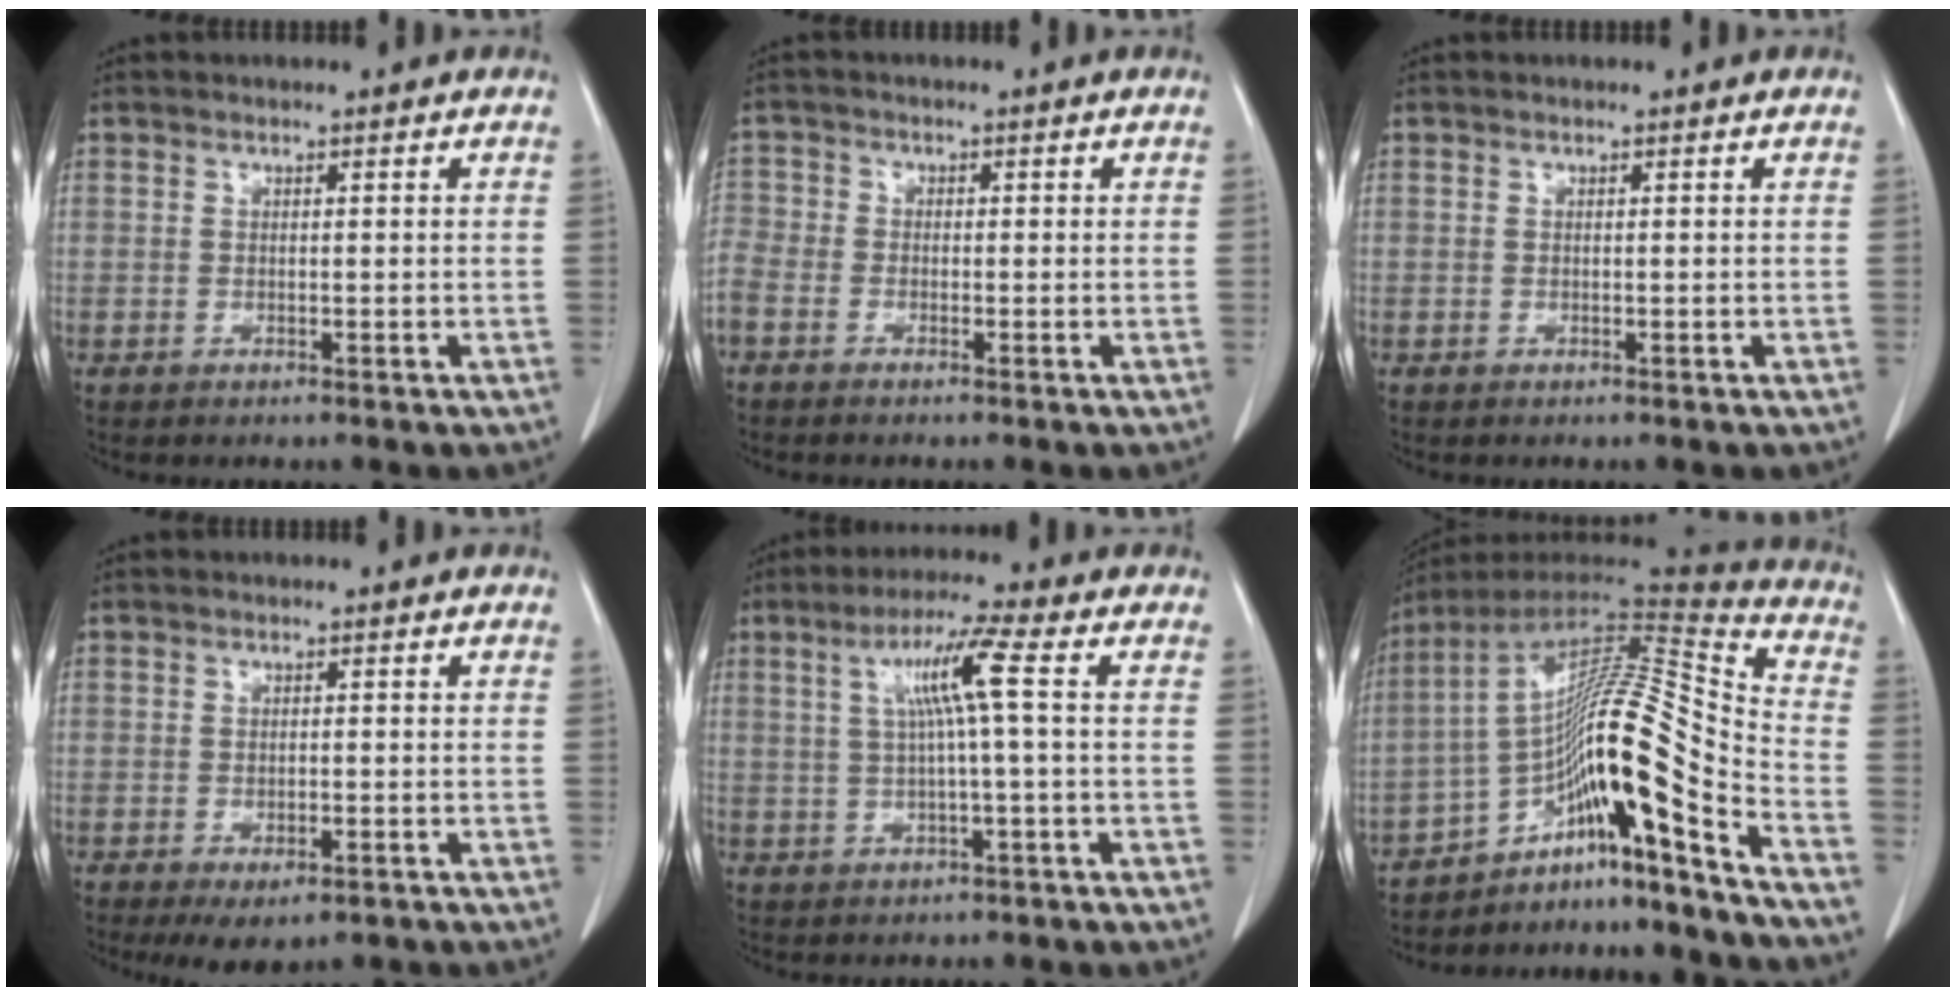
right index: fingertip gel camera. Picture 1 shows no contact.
{"total": 6.4, "force": [-3.3, 4.8, 2.5], "torque": [-0.092, 0.005, -0.067]}
{"total": 0.0}
{"total": 4.5, "force": [-2.7, 2.0, 3.0], "torque": [-0.045, -0.008, -0.032]}
{"total": 7.0, "force": [1.5, -1.3, 6.7], "torque": [-0.125, 0.014, 0.033]}
{"total": 20.4, "force": [-12.3, 0.0, 16.3], "torque": [-0.262, 0.019, -0.207]}